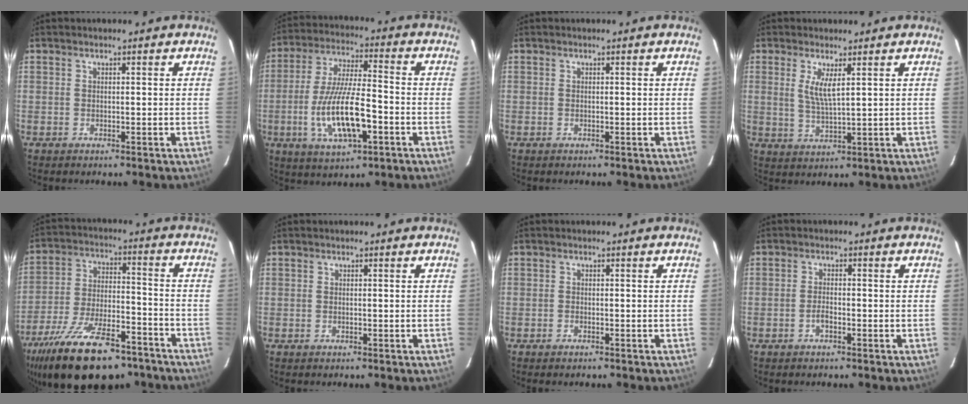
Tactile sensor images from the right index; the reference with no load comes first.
{"total": 14.7, "force": [-4.7, 4.3, 13.2], "torque": [-0.267, -0.014, -0.078]}
{"total": 0.0}
{"total": 4.7, "force": [1.7, 0.8, 4.3], "torque": [-0.083, -0.009, 0.034]}
{"total": 23.7, "force": [-17.2, 9.2, 13.5], "torque": [-0.261, -0.027, -0.262]}
{"total": 0.0}
{"total": 0.8, "force": [-0.6, 0.4, 0.3], "torque": [-0.009, 0.001, -0.011]}
{"total": 1.8, "force": [-1.0, 0.7, 1.3], "torque": [-0.029, 0.003, -0.020]}